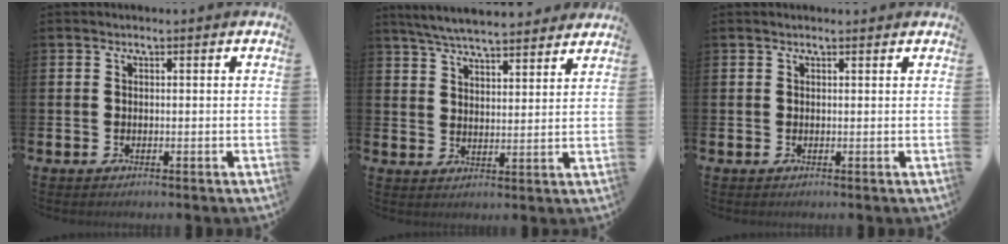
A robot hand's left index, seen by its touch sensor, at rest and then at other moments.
{"total": 6.3, "force": [6.1, 0.6, 1.4], "torque": [-0.044, -0.030, 0.110]}
{"total": 0.5, "force": [0.5, 0.1, 0.1], "torque": [0.003, -0.001, 0.008]}